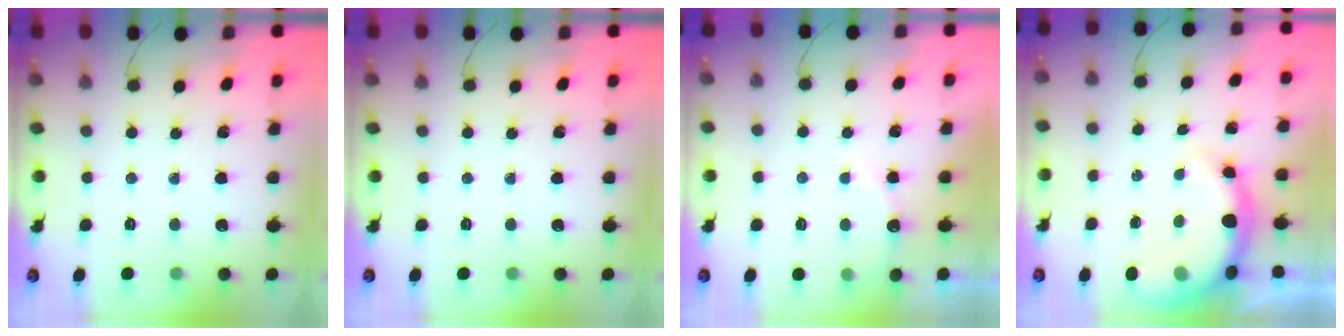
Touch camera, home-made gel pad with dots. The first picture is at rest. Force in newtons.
{"total": 0.0}
{"total": 7.2, "press": 7.1, "slide": 1.1}
{"total": 9.3, "press": 9.2, "slide": 1.8}